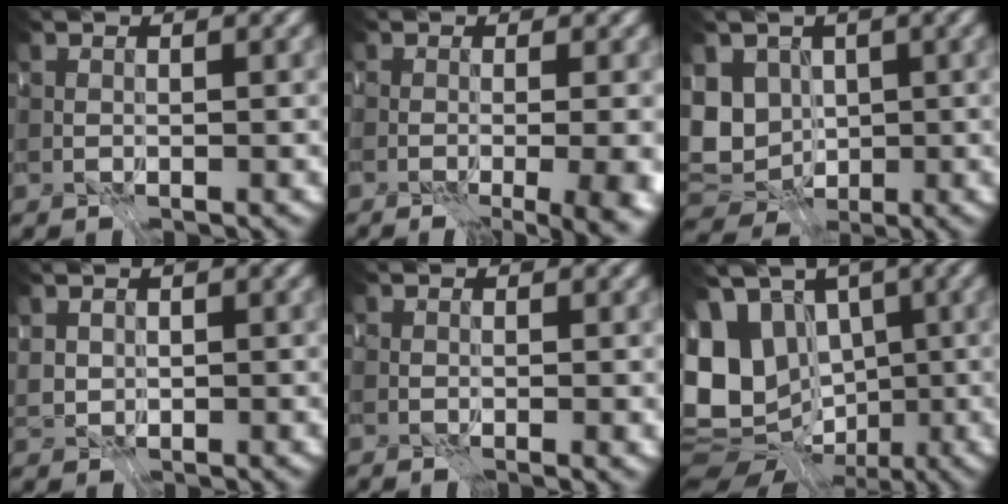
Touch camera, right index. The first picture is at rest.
{"total": 9.0, "force": [-2.5, 4.0, 7.8], "torque": [-0.070, -0.014, -0.001]}
{"total": 4.9, "force": [-1.4, 3.4, 3.3], "torque": [-0.054, -0.018, -0.020]}
{"total": 0.8, "force": [0.2, -0.4, -0.7], "torque": [-0.001, -0.003, 0.027]}
{"total": 0.5, "force": [-0.1, -0.1, 0.5], "torque": [0.005, -0.009, -0.006]}
{"total": 14.0, "force": [-1.7, 10.4, 9.2], "torque": [-0.186, -0.009, -0.039]}